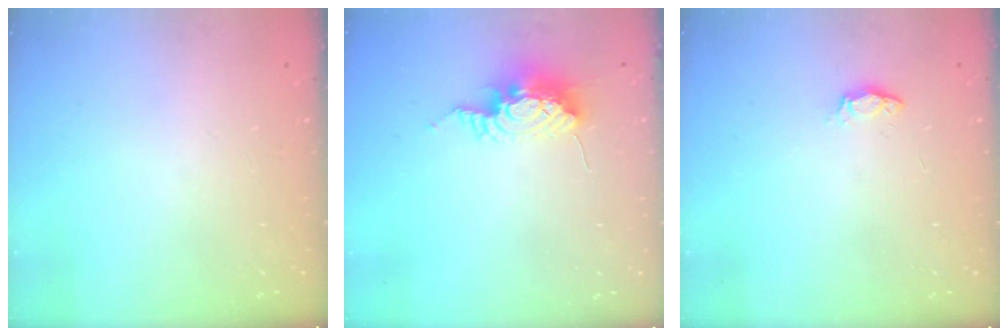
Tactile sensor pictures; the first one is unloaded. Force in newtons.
{"total": 9.0, "press": 9.0, "slide": 0.8}
{"total": 3.2, "press": 3.2, "slide": 0.5}